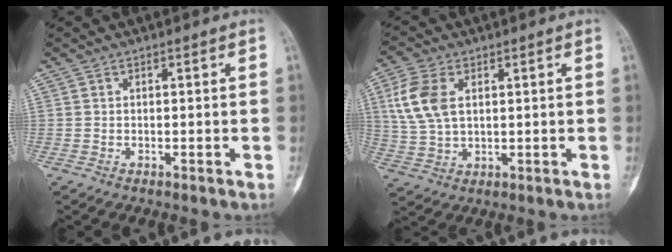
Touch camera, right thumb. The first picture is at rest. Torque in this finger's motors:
{"motor_torque": [-0.33, 0.09, 0.59, 0.35, 0.15]}